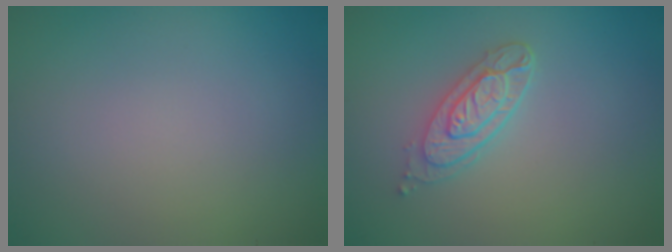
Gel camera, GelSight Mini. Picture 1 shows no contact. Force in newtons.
{"total": 3.2, "press": 2.6, "slide": 1.9}